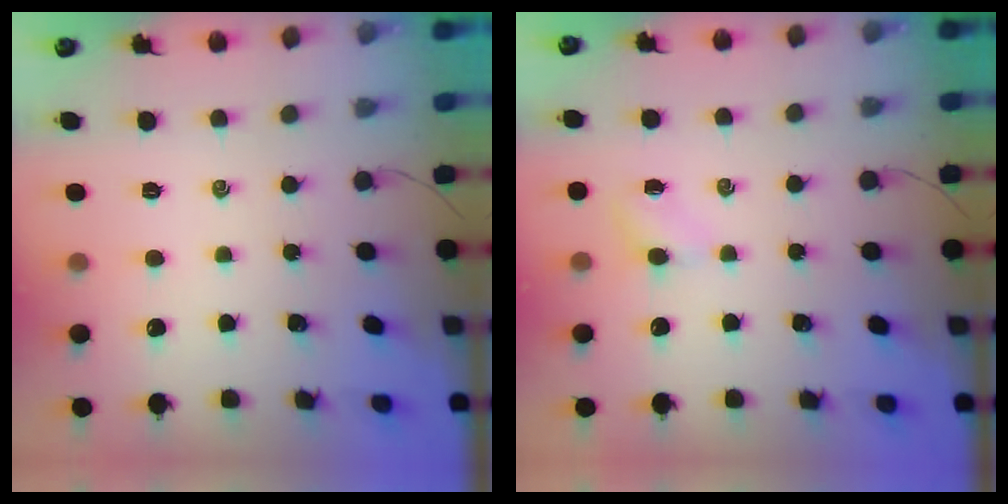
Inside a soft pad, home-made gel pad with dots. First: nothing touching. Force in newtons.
{"total": 2.8, "press": 2.6, "slide": 0.9}